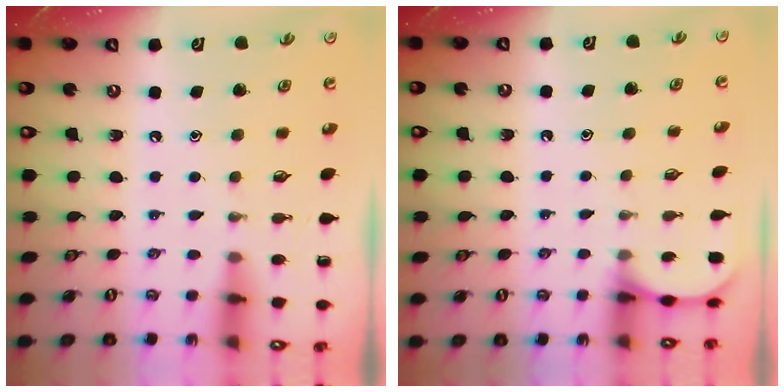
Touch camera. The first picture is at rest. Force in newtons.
{"total": 3.2, "press": 3.2, "slide": 0.4}